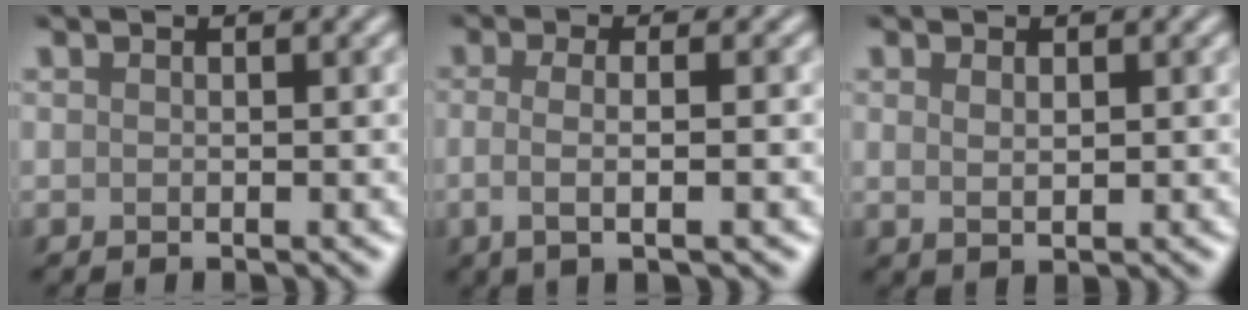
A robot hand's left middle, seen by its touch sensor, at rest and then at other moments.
{"total": 3.7, "force": [-0.4, 1.3, 3.4], "torque": [-0.054, -0.007, -0.009]}
{"total": 1.2, "force": [0.4, 0.5, 1.0], "torque": [-0.022, -0.003, 0.012]}